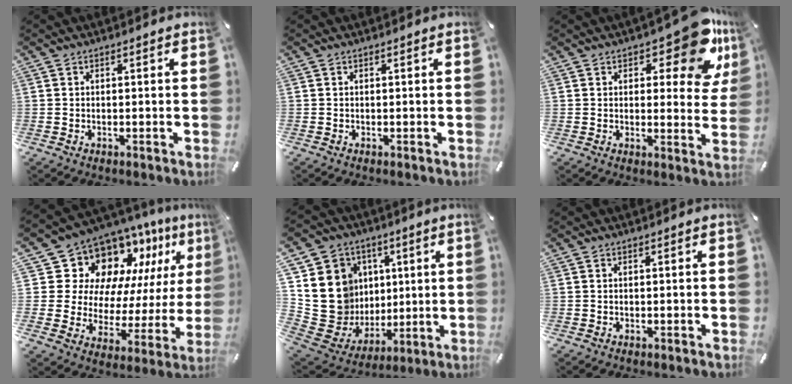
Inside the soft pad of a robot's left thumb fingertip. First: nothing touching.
{"total": 0.0}
{"total": 11.8, "force": [7.0, 5.1, 8.0], "torque": [-0.086, -0.047, 0.117]}
{"total": 15.9, "force": [11.1, 10.1, 5.1], "torque": [-0.092, -0.112, 0.205]}
{"total": 17.2, "force": [2.4, 16.4, 4.9], "torque": [-0.067, -0.029, 0.081]}
{"total": 0.0}